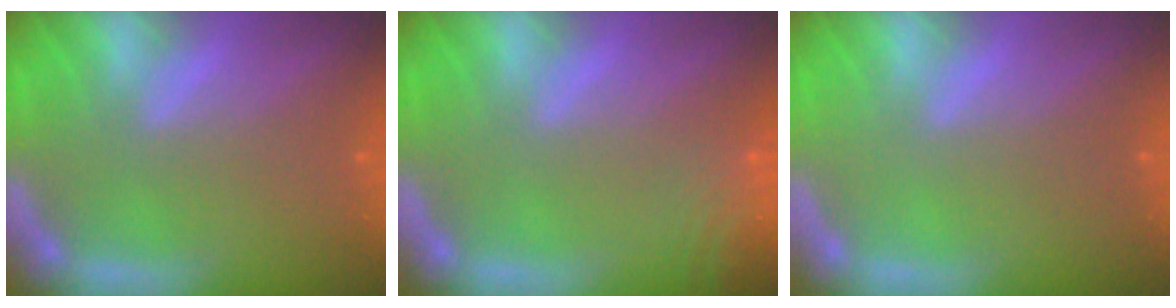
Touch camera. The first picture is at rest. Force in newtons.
{"total": 6.1}
{"total": 0.0}